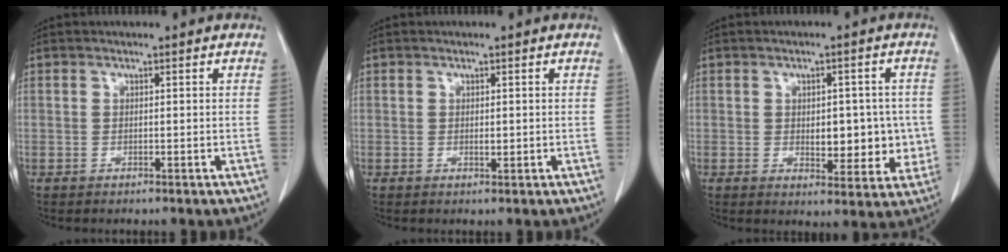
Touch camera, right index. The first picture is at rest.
{"total": 0.9, "force": [0.0, 0.4, 0.8], "torque": [-0.015, -0.003, 0.000]}
{"total": 8.2, "force": [-0.4, 4.5, 6.9], "torque": [-0.074, 0.005, 0.003]}